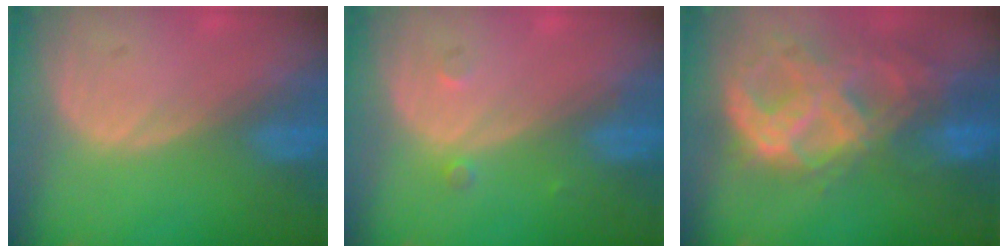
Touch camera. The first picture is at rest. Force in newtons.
{"total": 1.3, "press": 1.3, "slide": 0.1}
{"total": 11.3, "press": 9.6, "slide": 6.0}